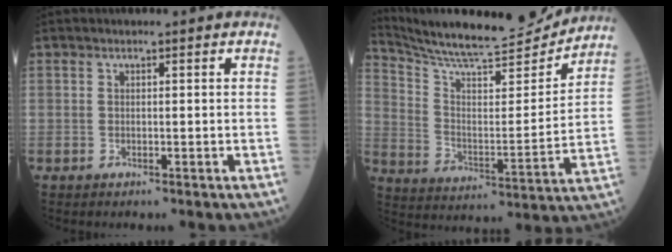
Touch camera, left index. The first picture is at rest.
{"total": 19.1, "force": [18.2, 0.9, 5.6], "torque": [-0.112, -0.040, 0.279]}